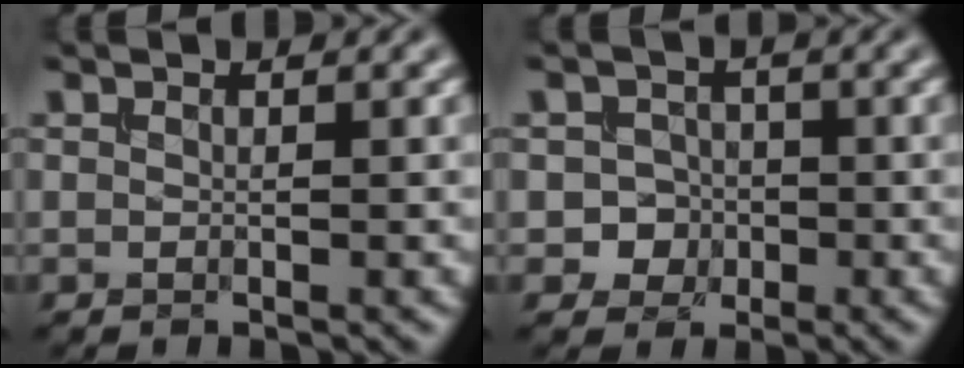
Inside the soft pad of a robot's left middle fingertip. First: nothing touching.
{"total": 2.6, "force": [-0.9, 2.4, 0.5], "torque": [0.006, 0.005, -0.021]}